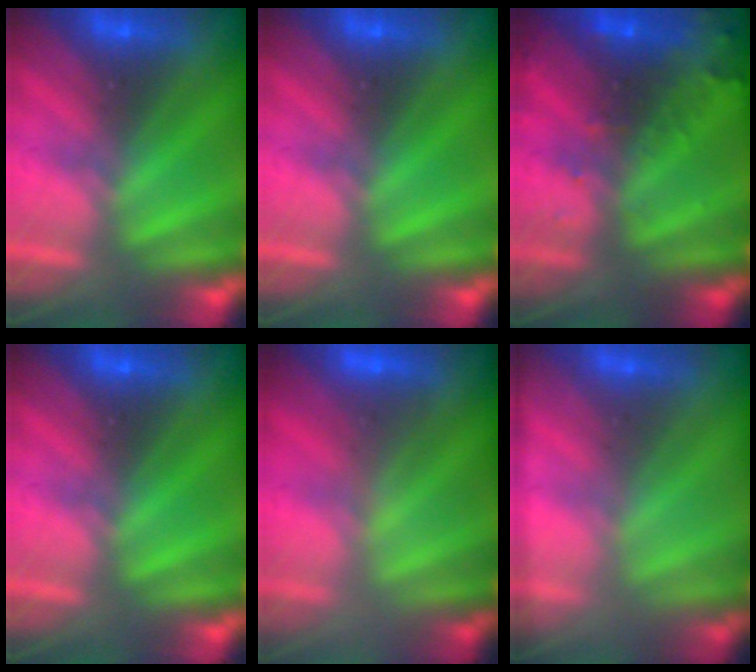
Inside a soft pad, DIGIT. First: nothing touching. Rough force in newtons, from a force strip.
{"total": 0.0}
{"total": 12.7}
{"total": 0.0}
{"total": 2.2}
{"total": 1.7}